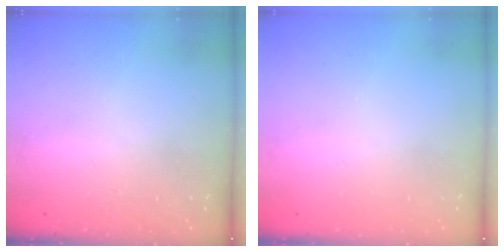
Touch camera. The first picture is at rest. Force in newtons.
{"total": 0.0}